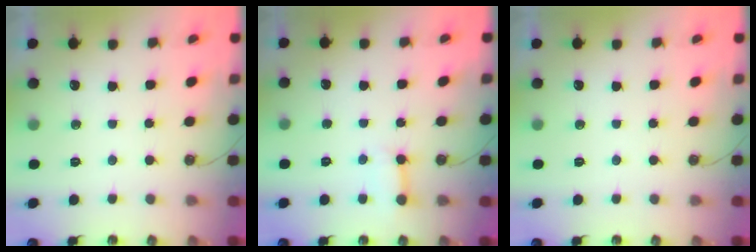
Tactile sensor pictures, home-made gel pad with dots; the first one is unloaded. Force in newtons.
{"total": 5.7, "press": 5.7, "slide": 0.7}
{"total": 0.0}